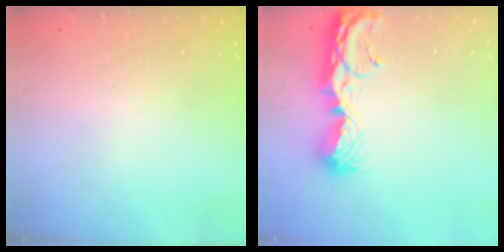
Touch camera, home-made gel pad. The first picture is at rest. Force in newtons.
{"total": 12.3, "press": 12.3, "slide": 1.3}